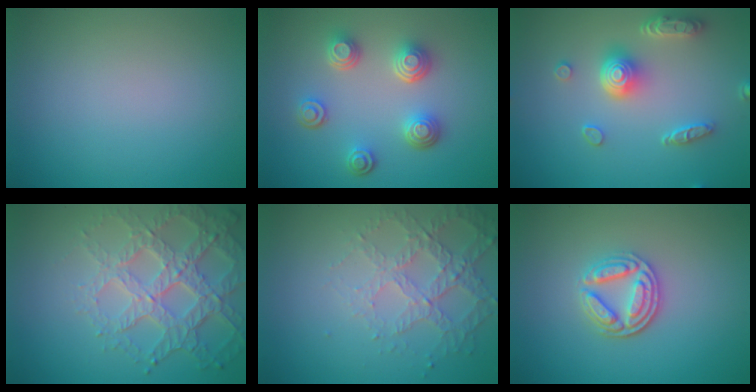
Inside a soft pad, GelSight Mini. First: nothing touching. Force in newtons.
{"total": 4.4, "press": 3.4, "slide": 2.8}
{"total": 5.0, "press": 3.8, "slide": 3.2}
{"total": 6.2, "press": 4.8, "slide": 3.8}
{"total": 4.3, "press": 3.2, "slide": 2.9}
{"total": 3.7, "press": 3.2, "slide": 1.9}